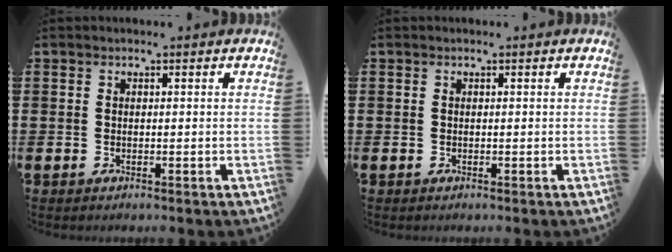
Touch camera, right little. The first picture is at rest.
{"total": 0.0}